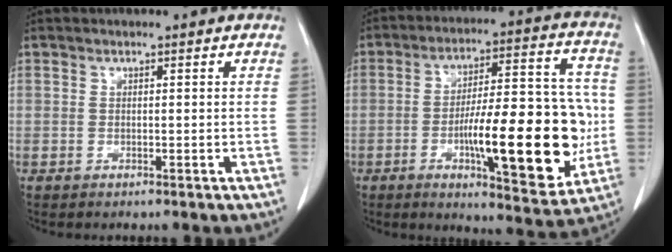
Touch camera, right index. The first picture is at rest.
{"total": 20.1, "force": [-4.1, 4.8, 19.1], "torque": [-0.276, 0.011, -0.053]}